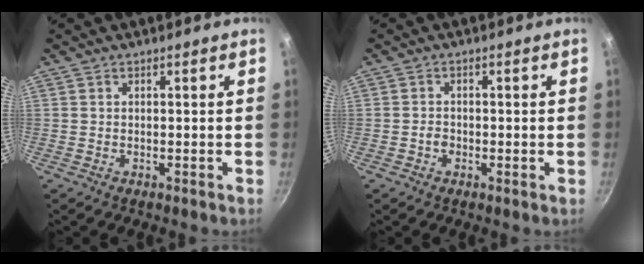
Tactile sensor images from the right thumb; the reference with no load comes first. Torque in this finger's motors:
{"motor_torque": [0.21, 0.01, 0.23, -0.02, 0.06]}